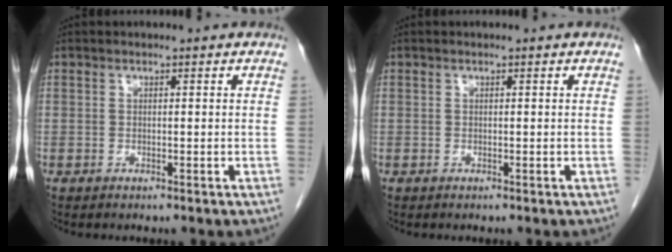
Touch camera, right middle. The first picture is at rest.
{"total": 0.0}